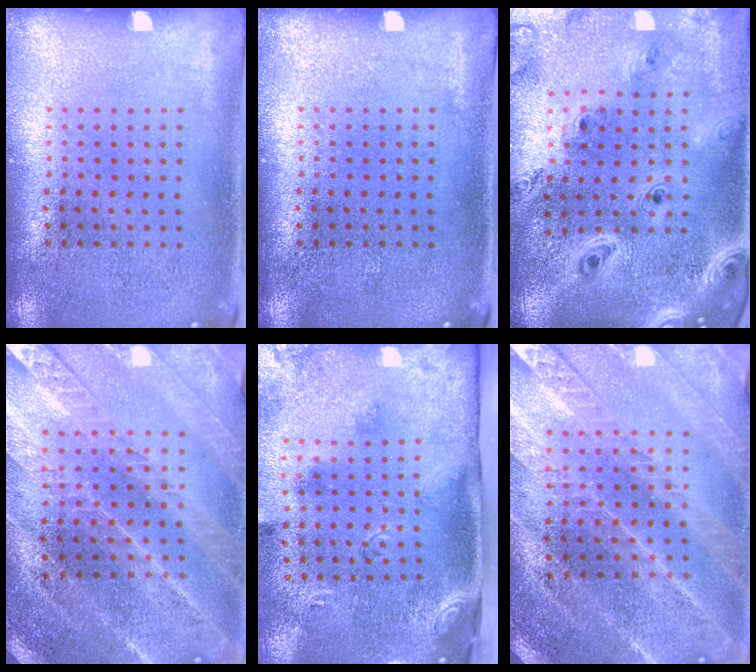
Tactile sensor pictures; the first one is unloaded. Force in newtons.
{"total": 0.0}
{"total": 2.6, "press": 2.3, "slide": 1.2}
{"total": 2.5, "press": 2.5, "slide": 0.3}
{"total": 2.9, "press": 1.8, "slide": 2.2}
{"total": 2.5, "press": 2.5, "slide": 0.3}